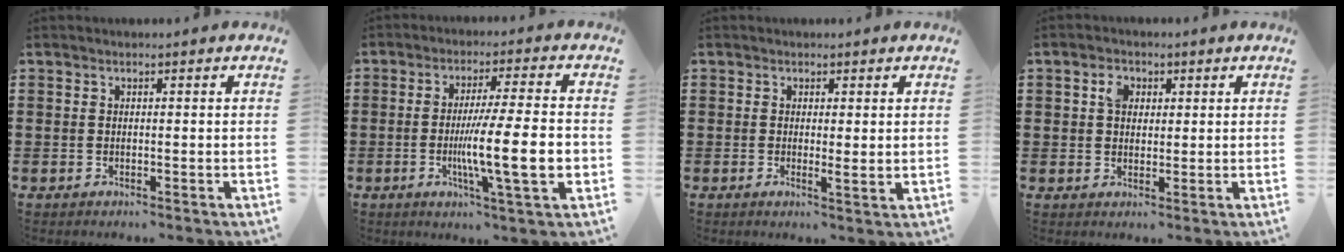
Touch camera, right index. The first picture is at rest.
{"total": 12.9, "force": [-2.5, 1.4, 12.6], "torque": [-0.213, -0.018, -0.049]}
{"total": 1.6, "force": [0.5, 0.3, 1.5], "torque": [-0.030, -0.002, 0.010]}
{"total": 2.9, "force": [1.1, 2.1, 1.7], "torque": [-0.041, 0.008, 0.021]}